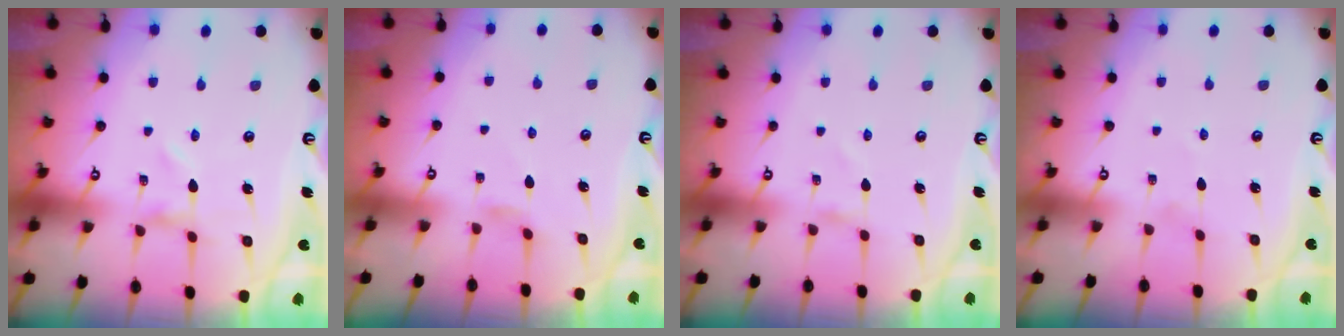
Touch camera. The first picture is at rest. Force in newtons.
{"total": 1.8, "press": 1.7, "slide": 0.5}
{"total": 0.0}
{"total": 0.0}